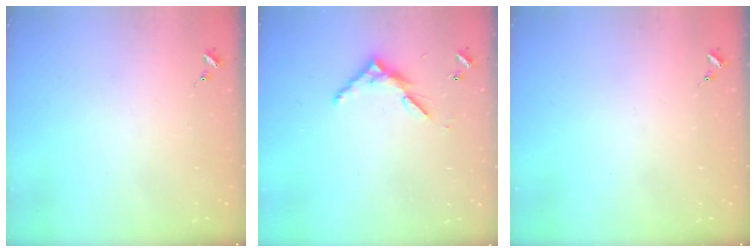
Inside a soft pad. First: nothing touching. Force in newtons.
{"total": 7.4, "press": 7.4, "slide": 0.4}
{"total": 0.0}